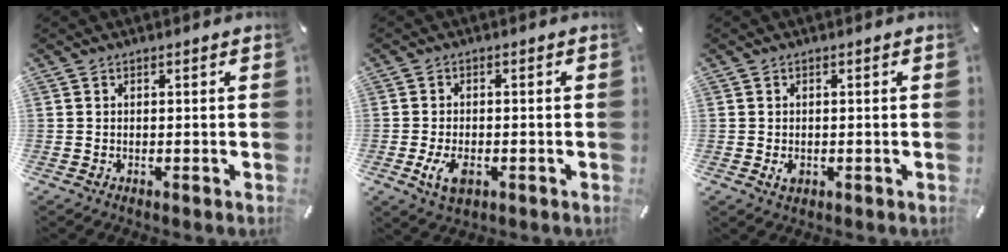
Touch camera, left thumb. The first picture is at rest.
{"total": 5.0, "force": [-1.7, 3.0, 3.6], "torque": [-0.086, 0.000, -0.032]}
{"total": 1.8, "force": [-0.3, 1.3, 1.2], "torque": [-0.030, 0.000, -0.008]}